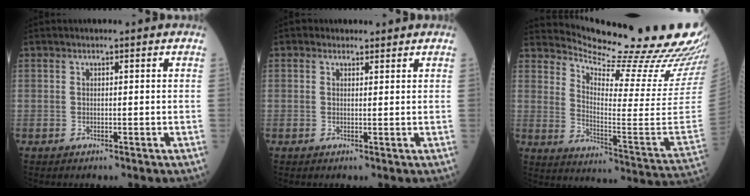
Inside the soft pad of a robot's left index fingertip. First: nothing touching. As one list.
[{"total": 1.5, "force": [1.1, 1.0, 0.0], "torque": [0.010, 0.005, 0.013]}, {"total": 27.4, "force": [25.5, 0.1, 10.0], "torque": [-0.153, -0.132, 0.328]}]